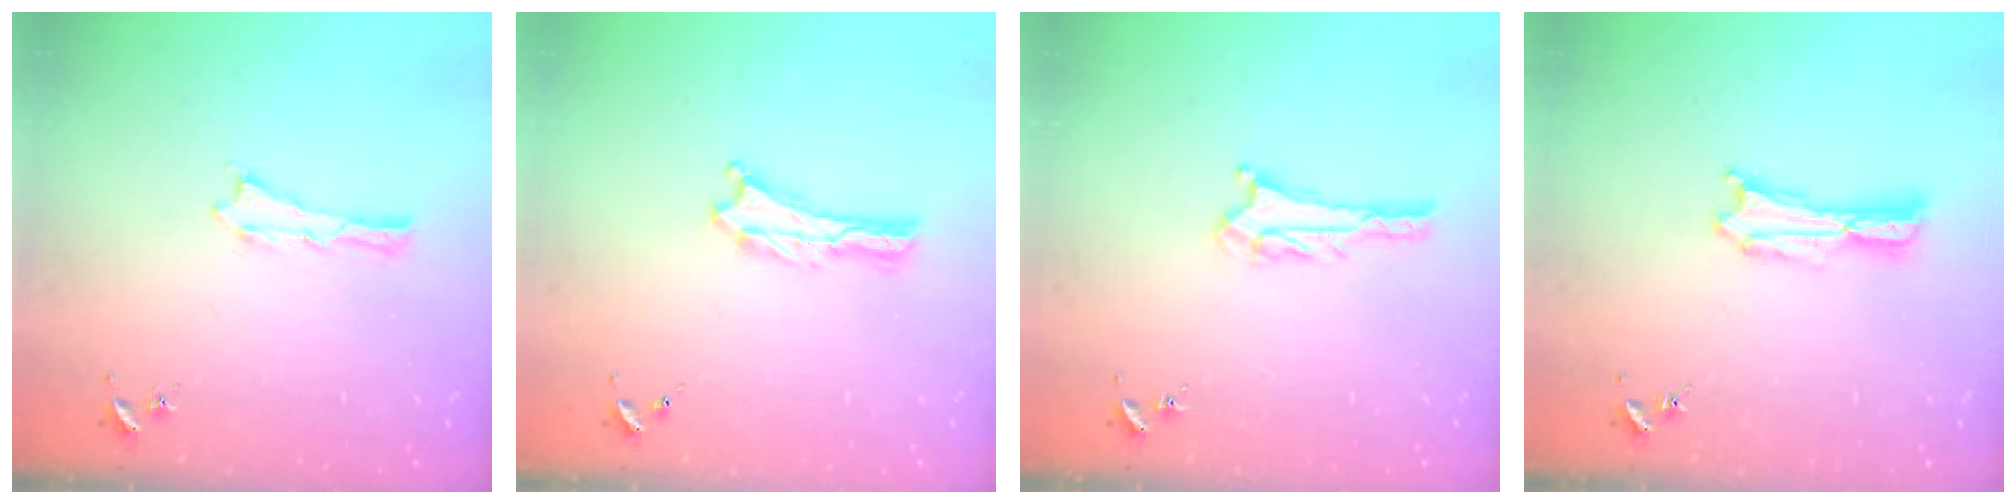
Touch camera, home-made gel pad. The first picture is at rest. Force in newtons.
{"total": 0.0}
{"total": 2.8, "press": 2.8, "slide": 0.2}
{"total": 0.9, "press": 0.9, "slide": 0.2}